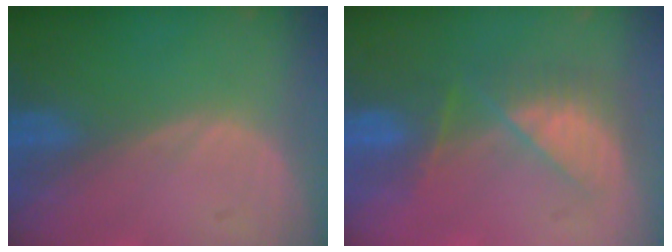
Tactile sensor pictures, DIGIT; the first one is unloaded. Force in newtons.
{"total": 8.1, "press": 7.0, "slide": 4.1}